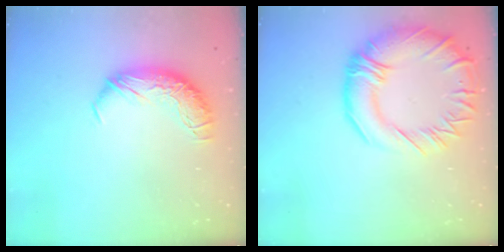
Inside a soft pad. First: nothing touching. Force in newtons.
{"total": 10.9, "press": 10.6, "slide": 2.7}